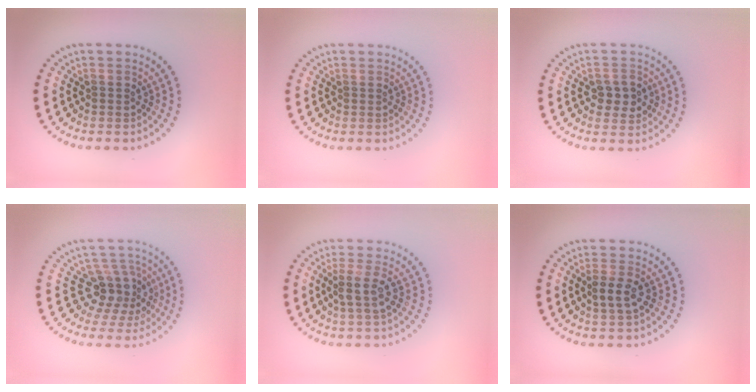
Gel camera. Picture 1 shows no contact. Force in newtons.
{"total": 0.0}
{"total": 2.4, "press": 2.4, "slide": 0.3}
{"total": 3.7, "press": 2.7, "slide": 2.5}
{"total": 2.2, "press": 1.9, "slide": 1.2}
{"total": 2.2, "press": 2.2, "slide": 0.5}